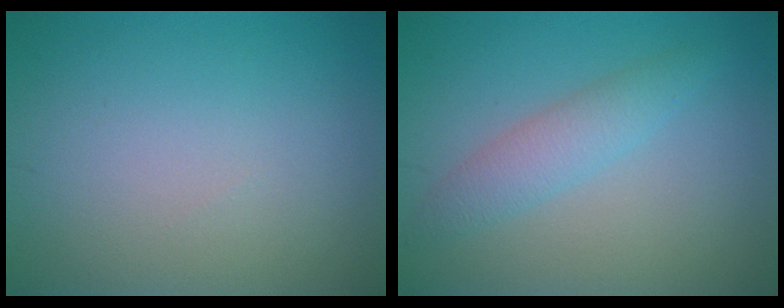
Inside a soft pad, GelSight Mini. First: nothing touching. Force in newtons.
{"total": 2.7, "press": 2.7, "slide": 0.1}